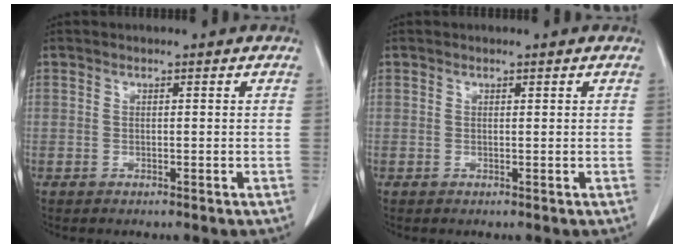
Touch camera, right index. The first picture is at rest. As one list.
[{"total": 0.0}]